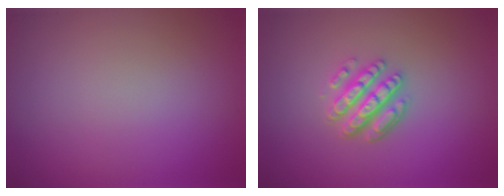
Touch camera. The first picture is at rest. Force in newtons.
{"total": 3.5, "press": 3.0, "slide": 1.7}